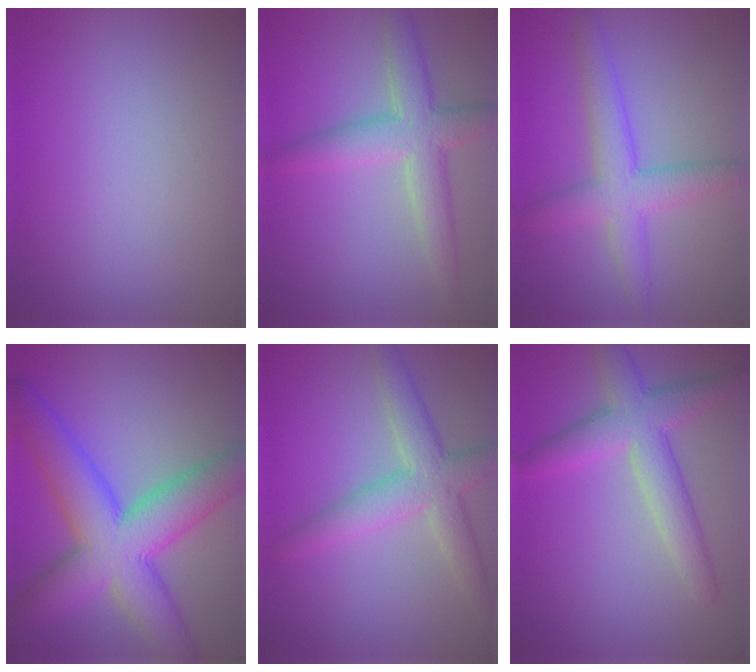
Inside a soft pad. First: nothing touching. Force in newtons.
{"total": 5.0, "press": 5.0, "slide": 0.3}
{"total": 4.5, "press": 4.5, "slide": 0.1}
{"total": 10.8, "press": 10.8, "slide": 0.2}
{"total": 5.0, "press": 5.0, "slide": 0.3}
{"total": 5.2, "press": 5.2, "slide": 0.2}